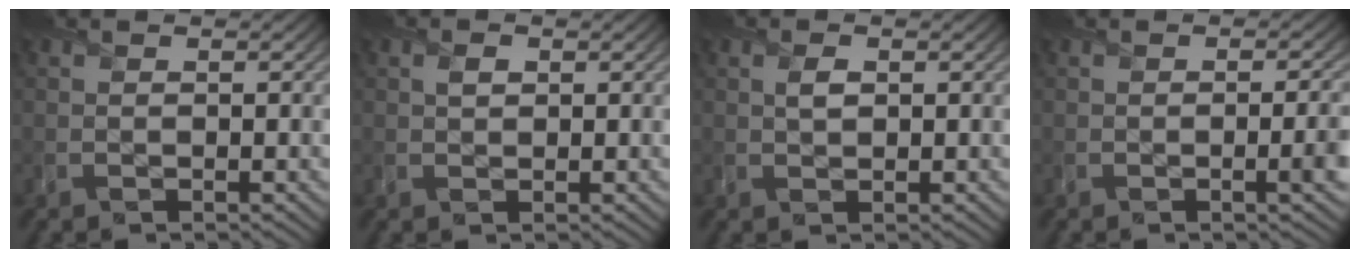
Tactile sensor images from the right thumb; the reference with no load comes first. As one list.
[{"total": 1.3, "force": [0.5, 1.0, 0.7], "torque": [-0.013, 0.000, 0.009]}, {"total": 1.5, "force": [0.5, 1.0, 1.1], "torque": [-0.023, -0.001, 0.010]}, {"total": 2.9, "force": [-0.4, 0.6, 2.8], "torque": [-0.040, 0.000, -0.007]}]